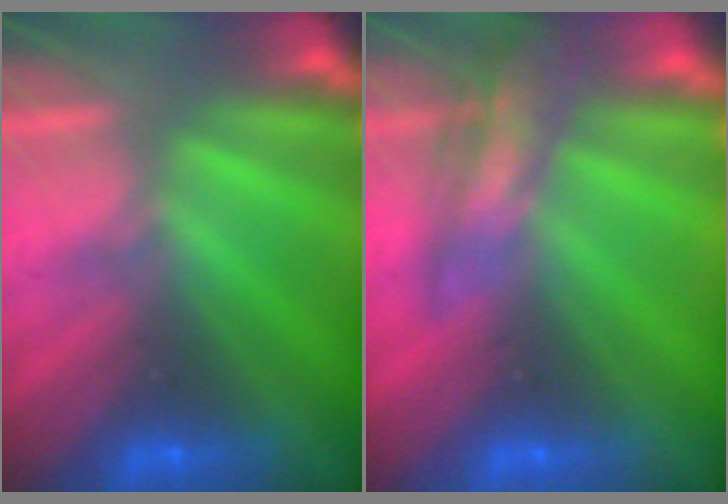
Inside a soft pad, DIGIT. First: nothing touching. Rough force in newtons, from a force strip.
{"total": 2.5}